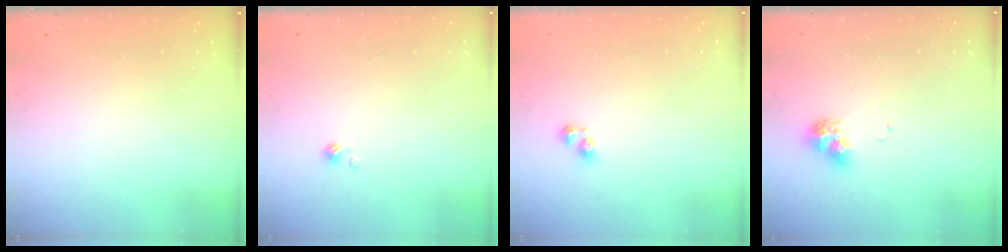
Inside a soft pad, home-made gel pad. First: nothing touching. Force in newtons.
{"total": 0.0}
{"total": 3.4, "press": 3.4, "slide": 0.3}
{"total": 9.6, "press": 9.5, "slide": 0.9}